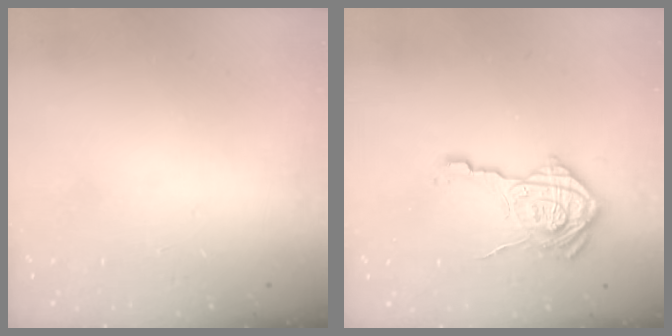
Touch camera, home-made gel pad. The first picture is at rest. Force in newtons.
{"total": 17.9, "press": 17.9, "slide": 1.1}